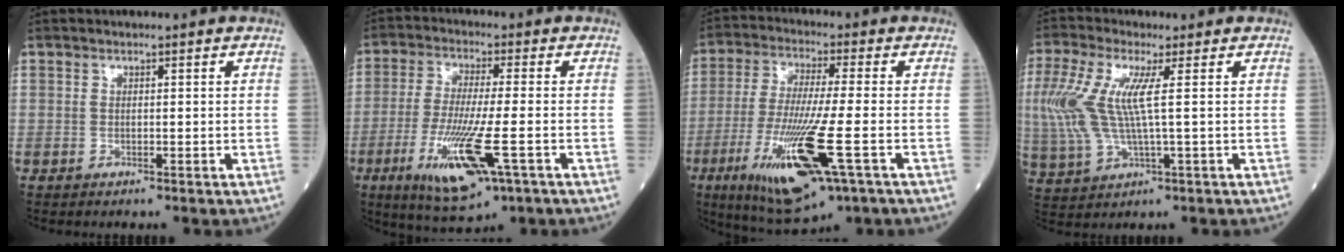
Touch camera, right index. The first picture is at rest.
{"total": 12.8, "force": [-4.8, 1.6, 11.8], "torque": [-0.234, -0.034, -0.082]}
{"total": 16.4, "force": [-6.2, 1.7, 15.1], "torque": [-0.314, -0.042, -0.106]}
{"total": 10.5, "force": [1.5, 2.3, 10.1], "torque": [-0.256, 0.010, 0.030]}